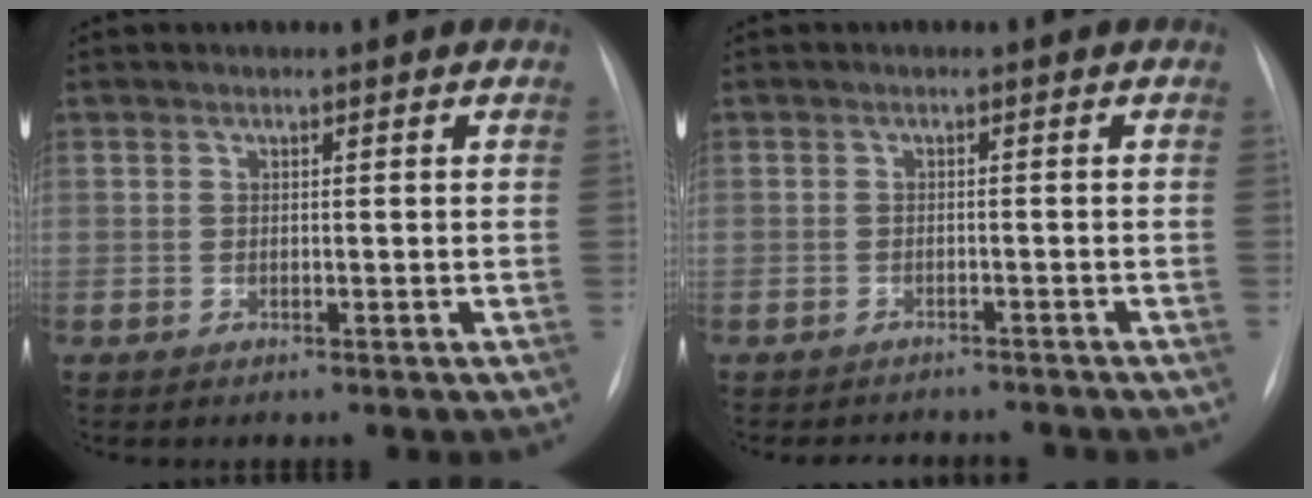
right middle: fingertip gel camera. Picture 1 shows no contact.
{"total": 5.2, "force": [-4.9, 1.7, 0.8], "torque": [-0.007, 0.001, -0.057]}